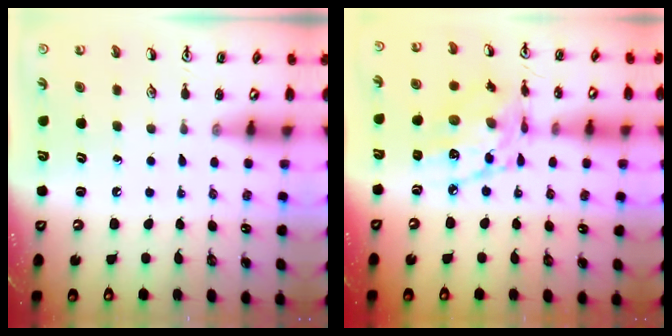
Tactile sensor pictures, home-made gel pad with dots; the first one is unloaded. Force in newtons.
{"total": 14.4, "press": 14.3, "slide": 0.8}